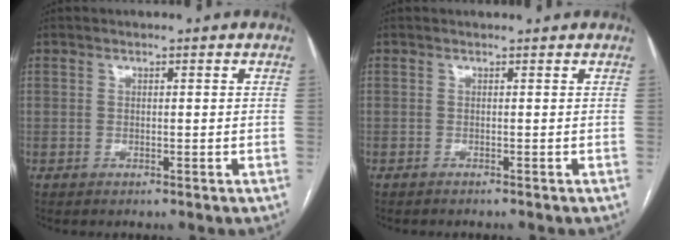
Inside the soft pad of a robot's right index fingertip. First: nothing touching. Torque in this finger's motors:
{"motor_torque": [-0.29, 0.17, -0.28, -0.11]}